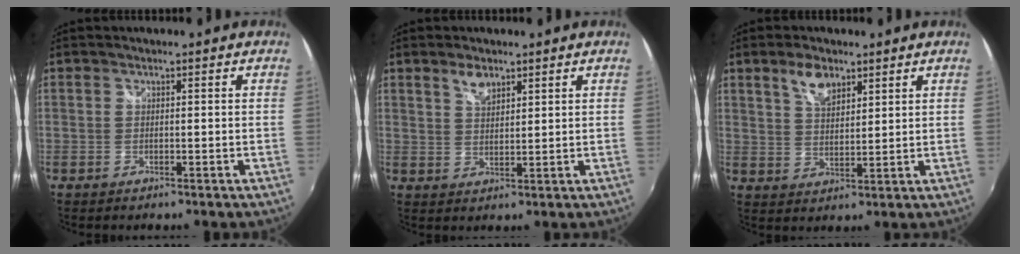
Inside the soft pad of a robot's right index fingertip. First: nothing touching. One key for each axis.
{"total": 3.7, "fx": 2.6, "fy": 1.7, "fz": 2.1, "tx": -0.032, "ty": 0.005, "tz": 0.046}
{"total": 5.9, "fx": 3.7, "fy": 2.9, "fz": 3.5, "tx": -0.060, "ty": 0.008, "tz": 0.069}